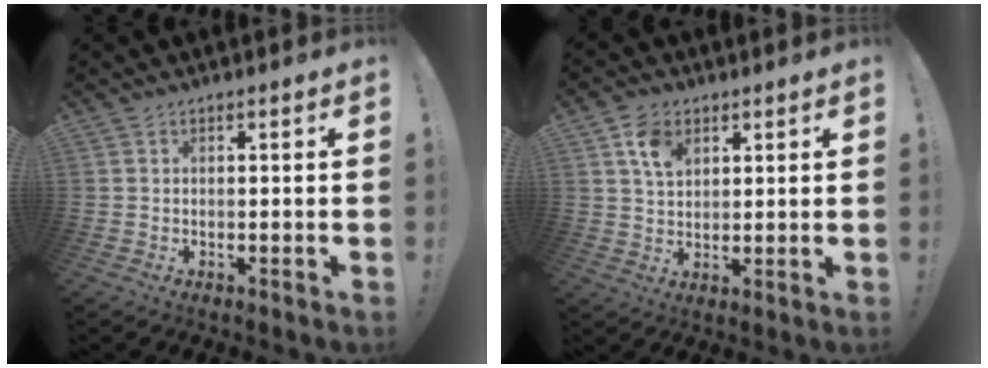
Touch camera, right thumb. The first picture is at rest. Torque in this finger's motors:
{"motor_torque": [0.37, -0.22, 0.21, 0.17, 0.01]}